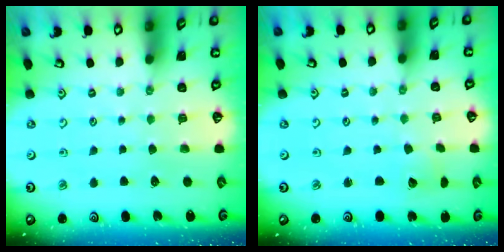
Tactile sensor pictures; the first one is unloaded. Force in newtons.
{"total": 3.3, "press": 3.3, "slide": 0.2}